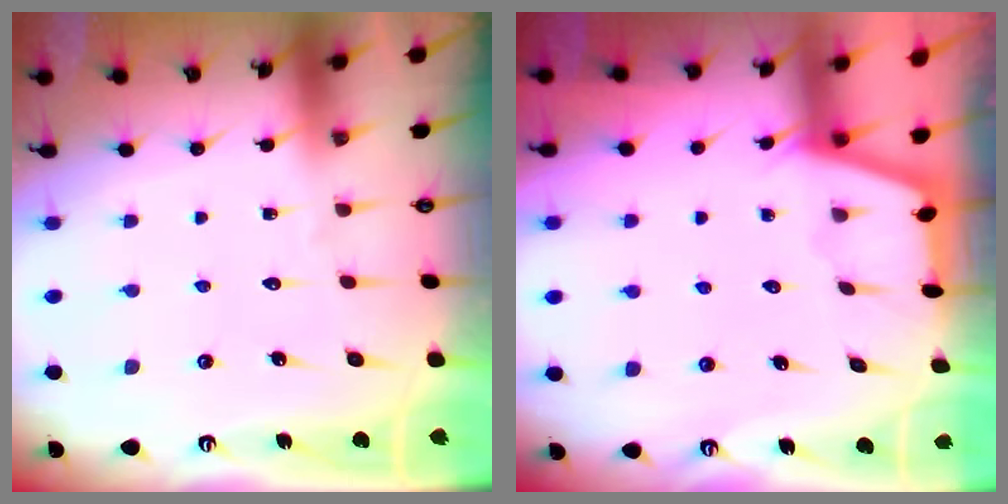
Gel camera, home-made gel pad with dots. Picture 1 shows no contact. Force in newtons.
{"total": 1.7, "press": 1.7, "slide": 0.4}